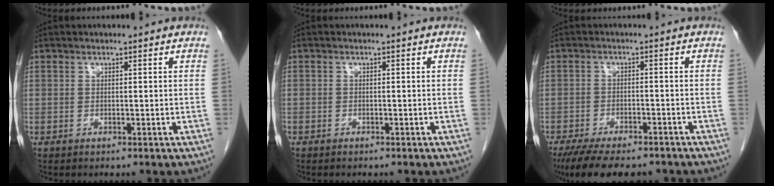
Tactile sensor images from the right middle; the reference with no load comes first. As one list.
[{"total": 0.6, "force": [-0.4, 0.4, 0.0], "torque": [-0.007, 0.003, -0.009]}, {"total": 13.1, "force": [-10.6, 4.1, 6.4], "torque": [-0.122, -0.016, -0.155]}]